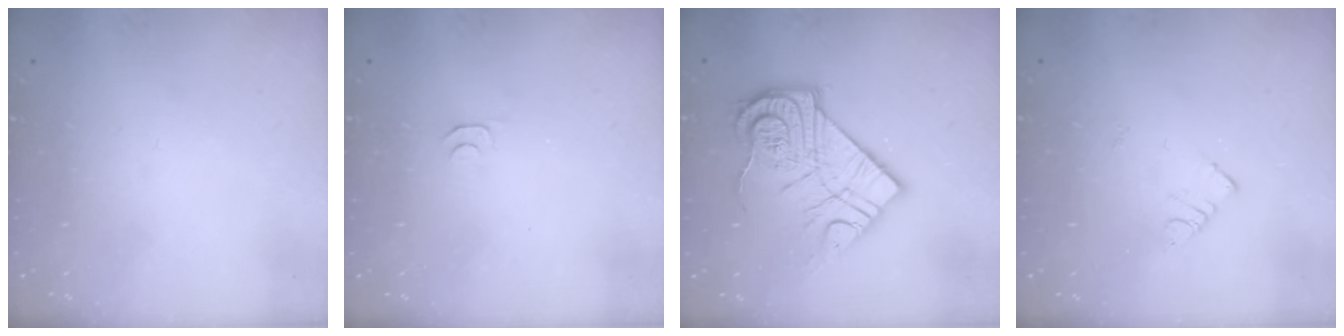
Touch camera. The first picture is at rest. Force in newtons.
{"total": 3.6, "press": 3.6, "slide": 0.5}
{"total": 17.7, "press": 17.6, "slide": 1.4}
{"total": 3.6, "press": 3.6, "slide": 0.4}